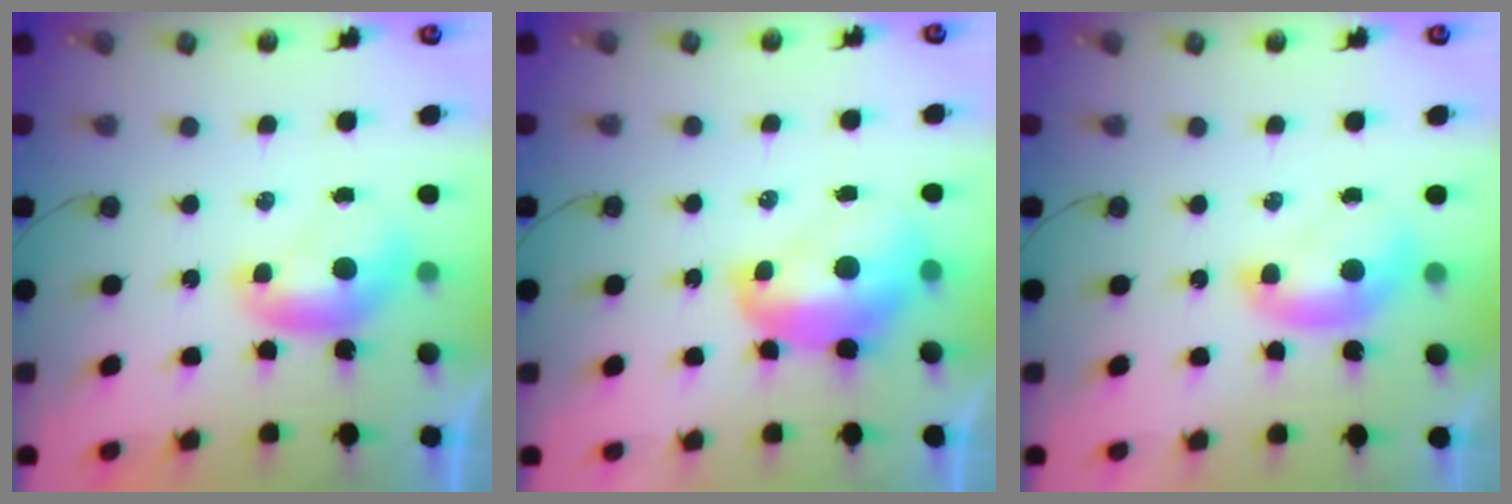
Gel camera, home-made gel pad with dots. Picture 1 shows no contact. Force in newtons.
{"total": 4.7, "press": 4.6, "slide": 0.9}
{"total": 1.2, "press": 1.2, "slide": 0.3}